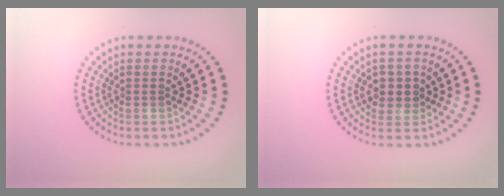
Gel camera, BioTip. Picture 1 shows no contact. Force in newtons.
{"total": 2.3, "press": 2.1, "slide": 1.0}